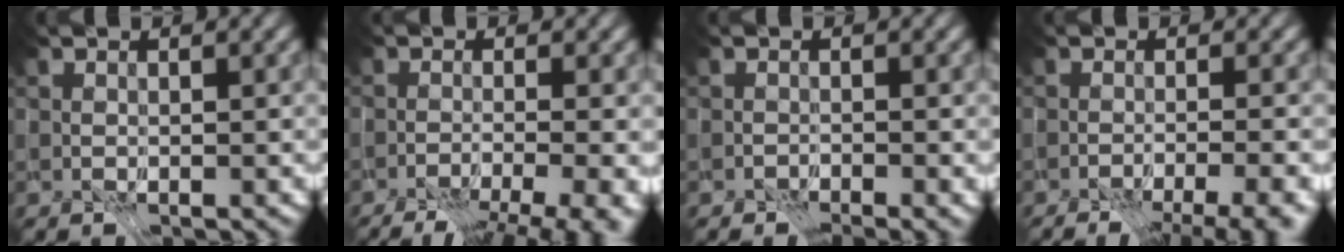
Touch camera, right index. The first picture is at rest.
{"total": 11.5, "force": [-8.2, 3.1, 7.5], "torque": [-0.093, -0.015, -0.084]}
{"total": 2.3, "force": [-2.0, -1.1, -0.3], "torque": [0.028, -0.015, -0.038]}
{"total": 9.2, "force": [-6.9, 2.5, 5.6], "torque": [-0.062, -0.014, -0.071]}